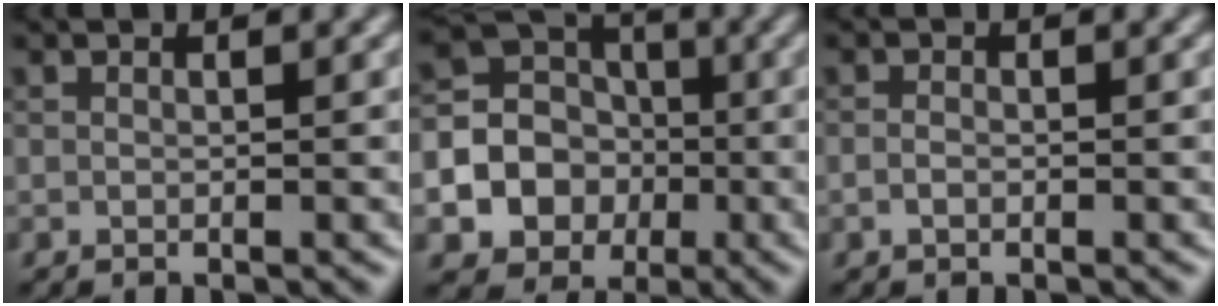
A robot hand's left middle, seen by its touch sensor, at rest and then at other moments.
{"total": 11.0, "force": [-3.0, 10.0, 3.4], "torque": [-0.079, -0.015, -0.067]}
{"total": 0.8, "force": [-0.3, 0.5, 0.5], "torque": [-0.012, 0.000, -0.009]}